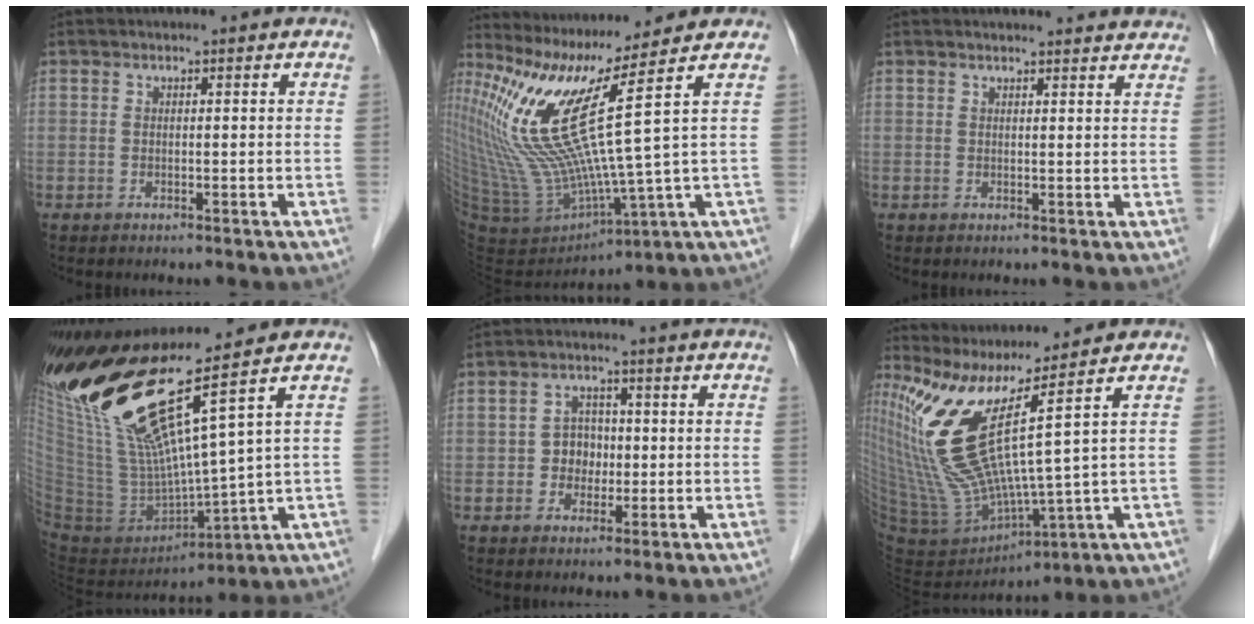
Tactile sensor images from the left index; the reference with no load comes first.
{"total": 14.5, "force": [7.7, -2.9, 11.9], "torque": [-0.237, -0.032, 0.150]}
{"total": 6.7, "force": [6.4, 0.7, 1.6], "torque": [-0.013, 0.011, 0.056]}
{"total": 19.7, "force": [10.8, -0.4, 16.5], "torque": [-0.312, -0.007, 0.200]}
{"total": 3.9, "force": [-0.6, 3.3, 1.8], "torque": [-0.030, 0.012, -0.011]}
{"total": 14.2, "force": [7.1, -1.1, 12.3], "torque": [-0.262, -0.032, 0.145]}